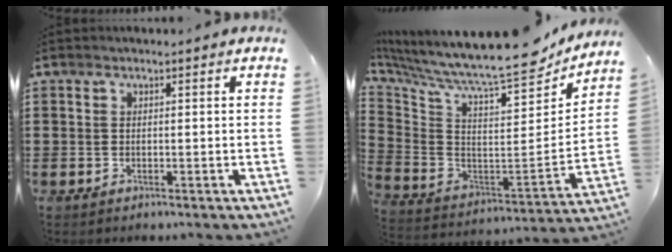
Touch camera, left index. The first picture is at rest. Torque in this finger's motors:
{"motor_torque": [0.52, 0.16, 1.05, 0.21]}